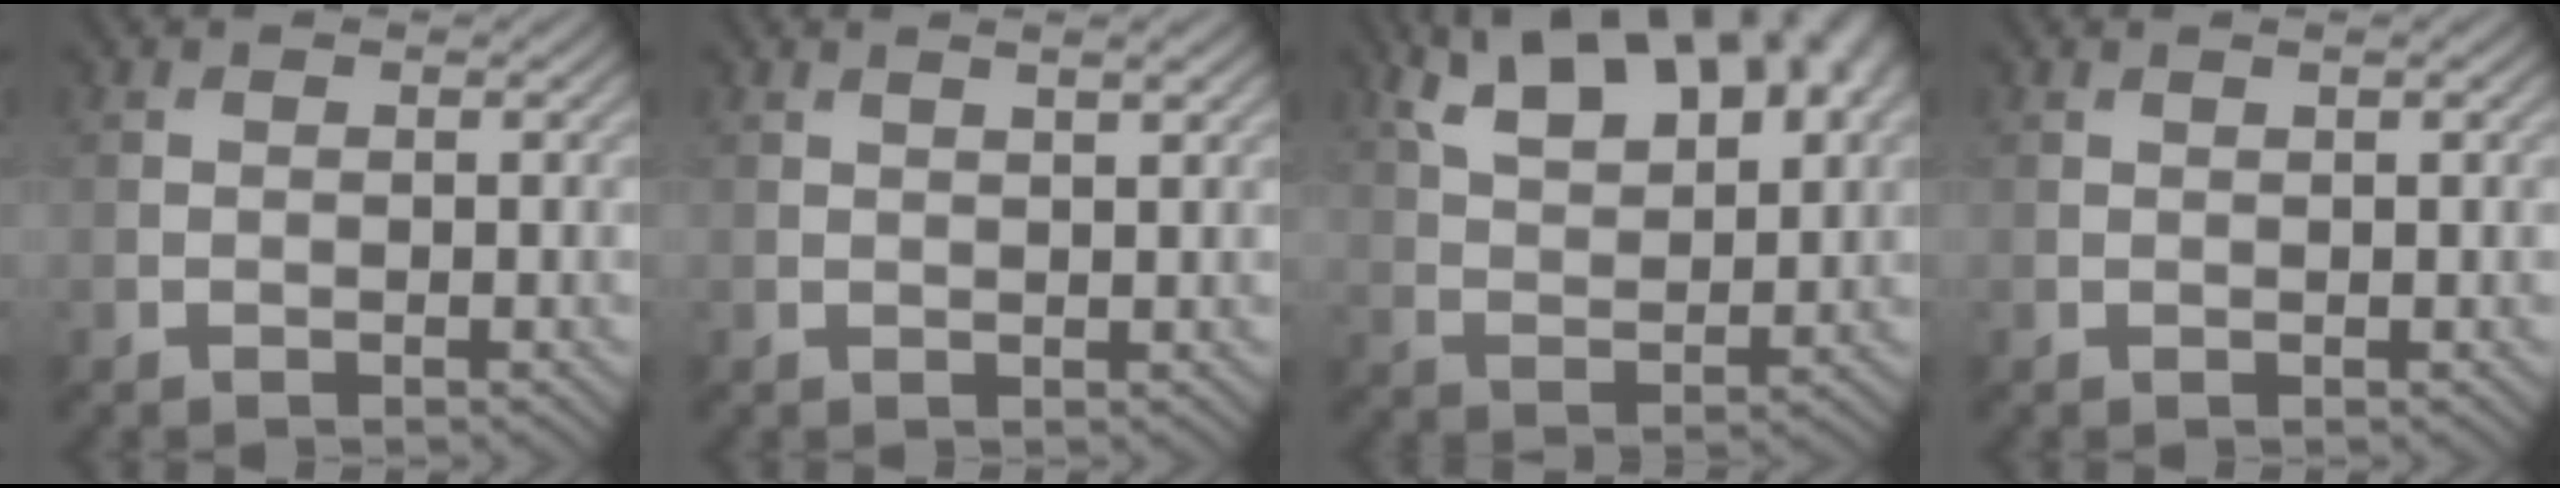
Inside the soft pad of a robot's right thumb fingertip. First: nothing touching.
{"total": 1.5, "force": [1.1, 0.0, 1.1], "torque": [-0.018, 0.002, 0.020]}
{"total": 15.9, "force": [9.6, 6.8, 10.8], "torque": [-0.201, 0.028, 0.145]}
{"total": 0.6, "force": [0.4, -0.2, 0.4], "torque": [-0.006, 0.002, 0.008]}